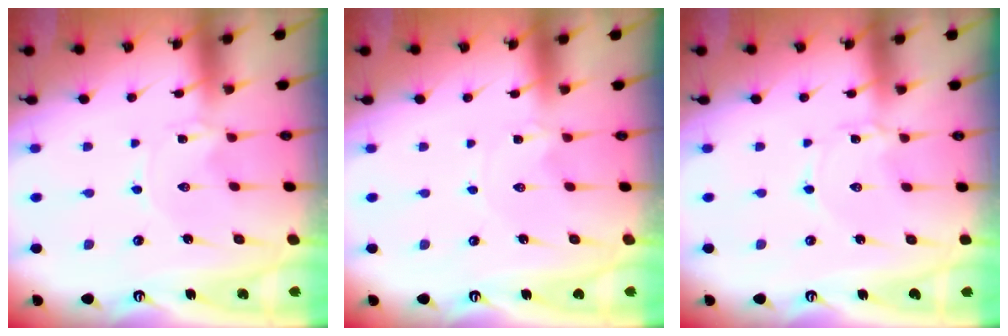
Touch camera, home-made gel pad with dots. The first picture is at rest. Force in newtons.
{"total": 0.0}
{"total": 1.9, "press": 1.8, "slide": 0.3}